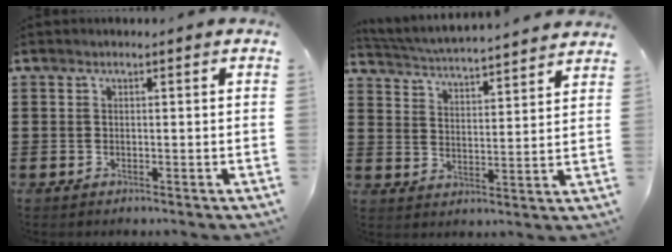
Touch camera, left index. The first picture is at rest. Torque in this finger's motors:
{"motor_torque": [0.14, -0.15, 0.38, 0.03]}